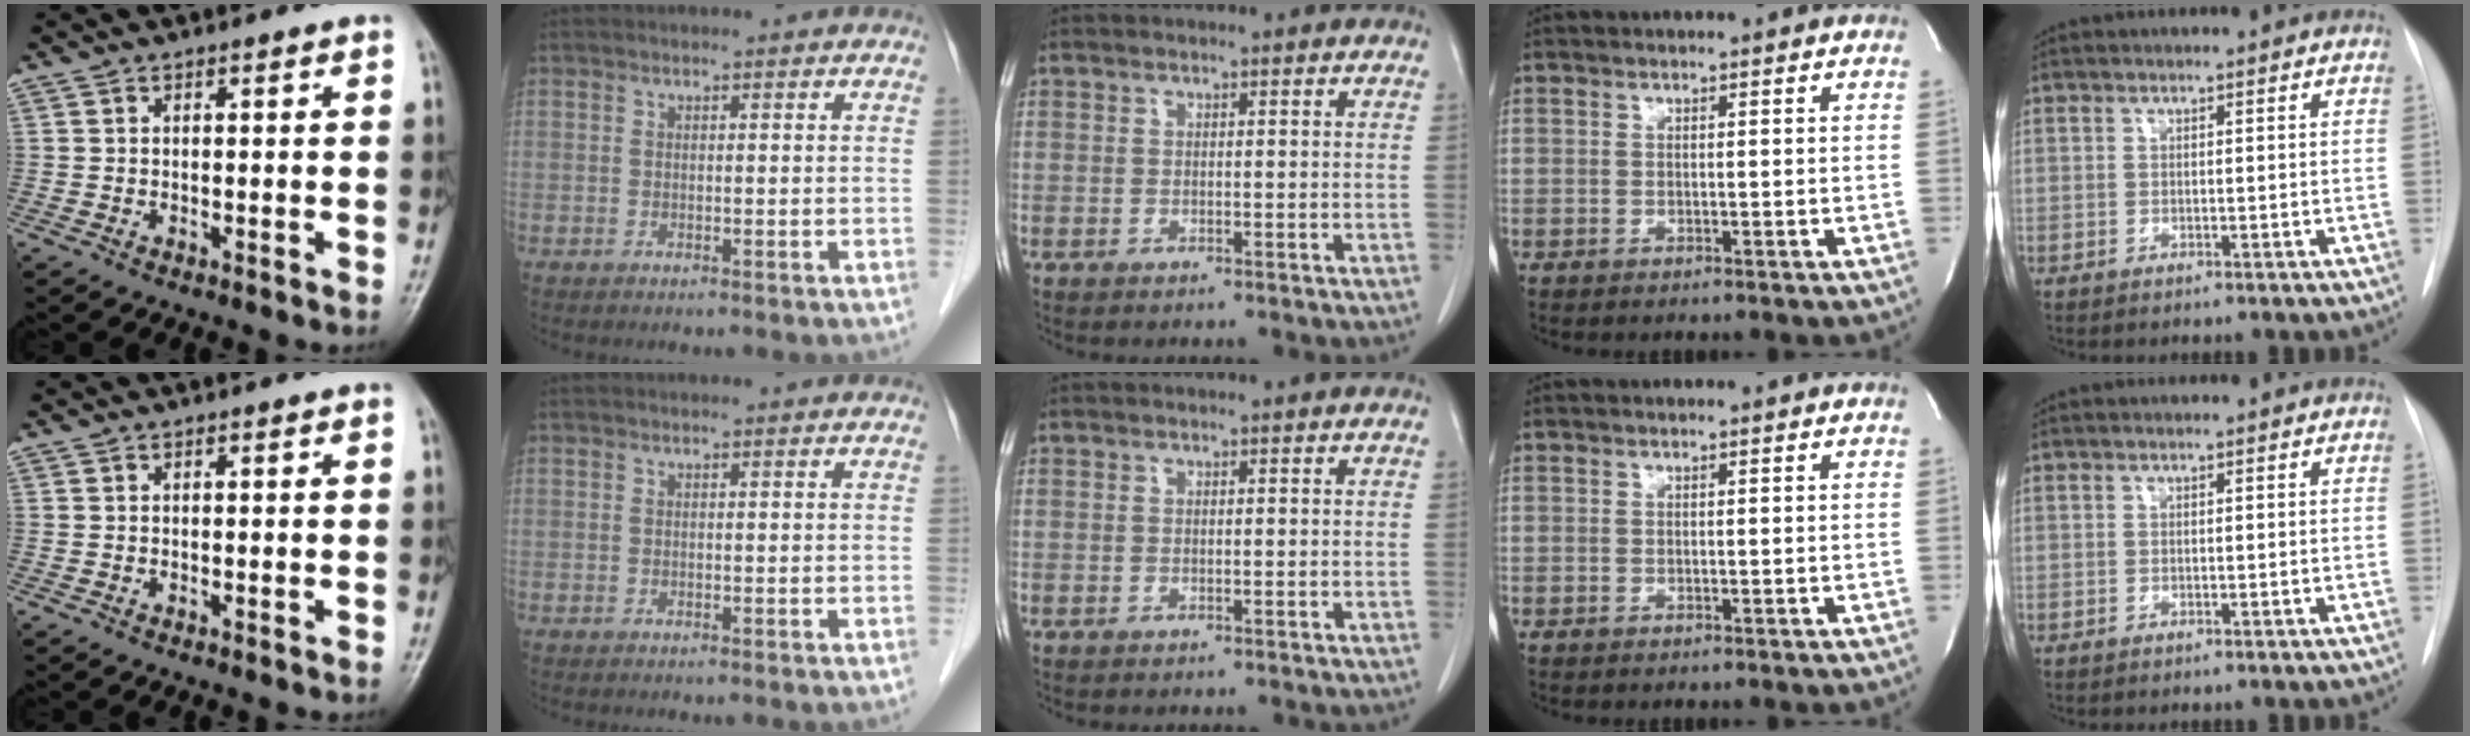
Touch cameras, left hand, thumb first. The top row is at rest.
{}